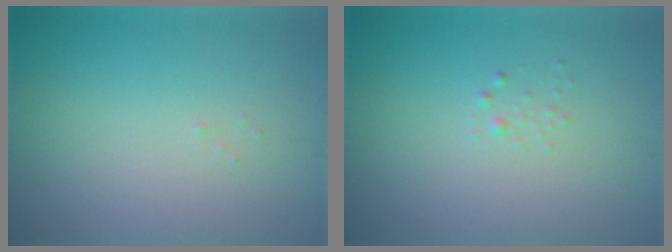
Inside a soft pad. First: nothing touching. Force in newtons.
{"total": 0.6, "press": 0.6, "slide": 0.0}